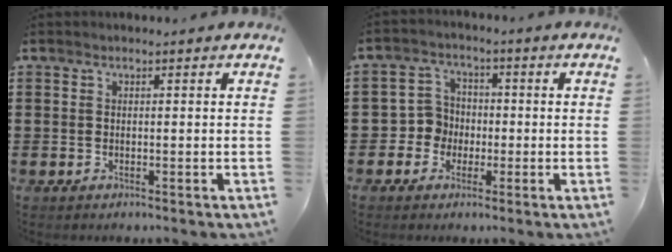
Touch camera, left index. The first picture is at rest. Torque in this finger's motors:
{"motor_torque": [0.64, 0.60, 0.06, 0.00]}